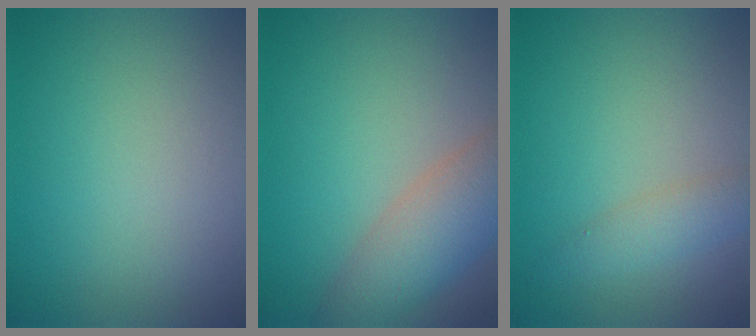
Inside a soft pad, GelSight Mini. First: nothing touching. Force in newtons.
{"total": 5.3, "press": 5.3, "slide": 0.3}
{"total": 2.2, "press": 2.2, "slide": 0.1}